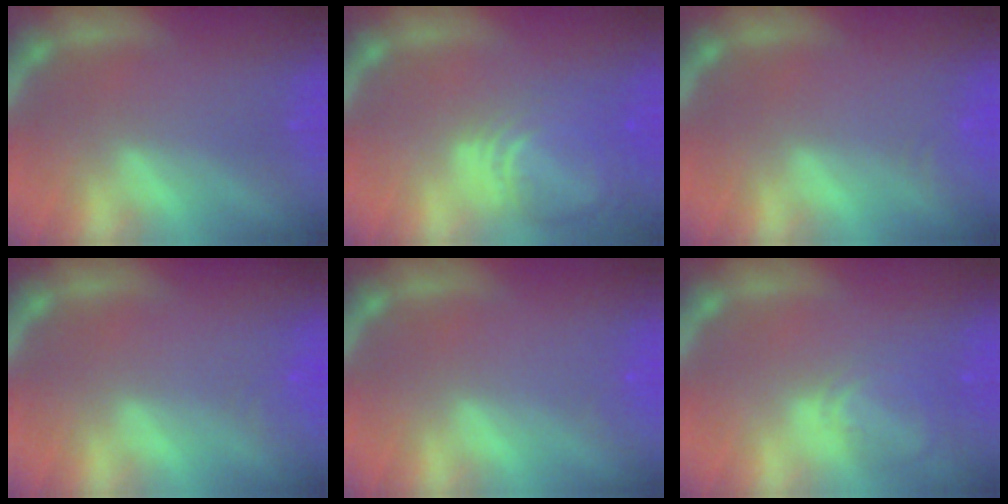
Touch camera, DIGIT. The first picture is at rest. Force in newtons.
{"total": 9.0}
{"total": 2.4}
{"total": 1.9}
{"total": 0.9}
{"total": 4.5}